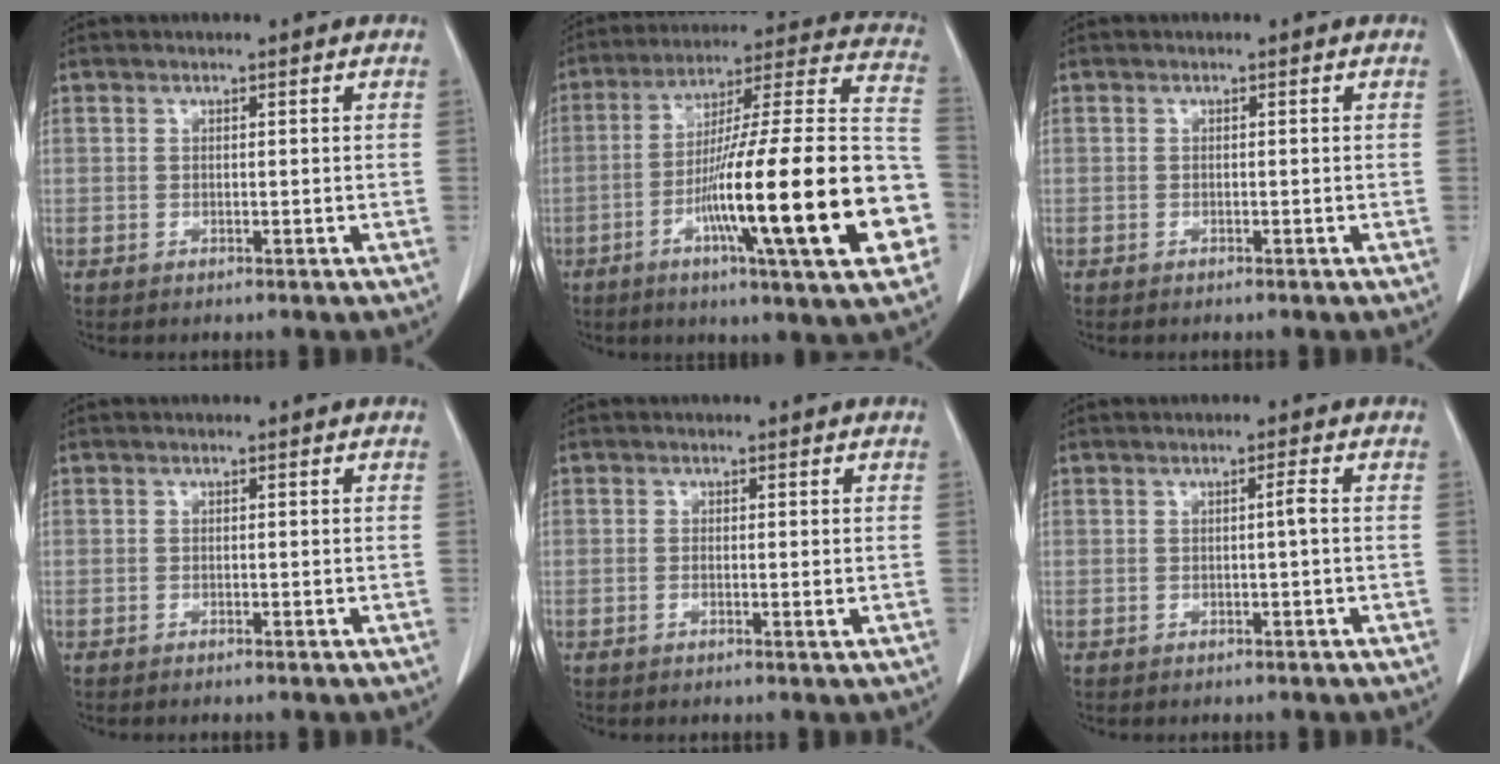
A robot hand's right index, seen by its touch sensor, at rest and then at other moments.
{"total": 28.0, "force": [-8.0, 1.6, 26.8], "torque": [-0.343, -0.004, -0.134]}
{"total": 0.0}
{"total": 0.0}
{"total": 1.1, "force": [-0.1, 0.2, 1.1], "torque": [-0.018, -0.003, -0.002]}
{"total": 1.1, "force": [0.0, -0.2, 1.1], "torque": [-0.018, 0.002, -0.001]}